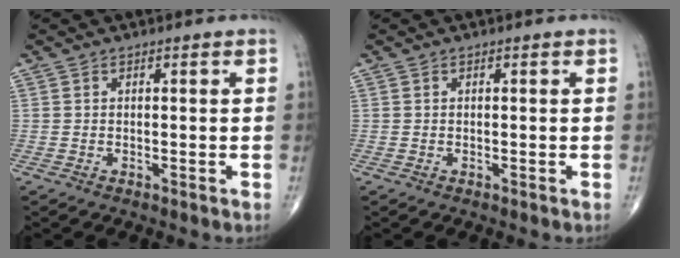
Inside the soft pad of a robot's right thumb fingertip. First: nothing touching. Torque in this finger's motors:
{"motor_torque": [0.12, 0.11, -0.06, -0.02, 0.02]}